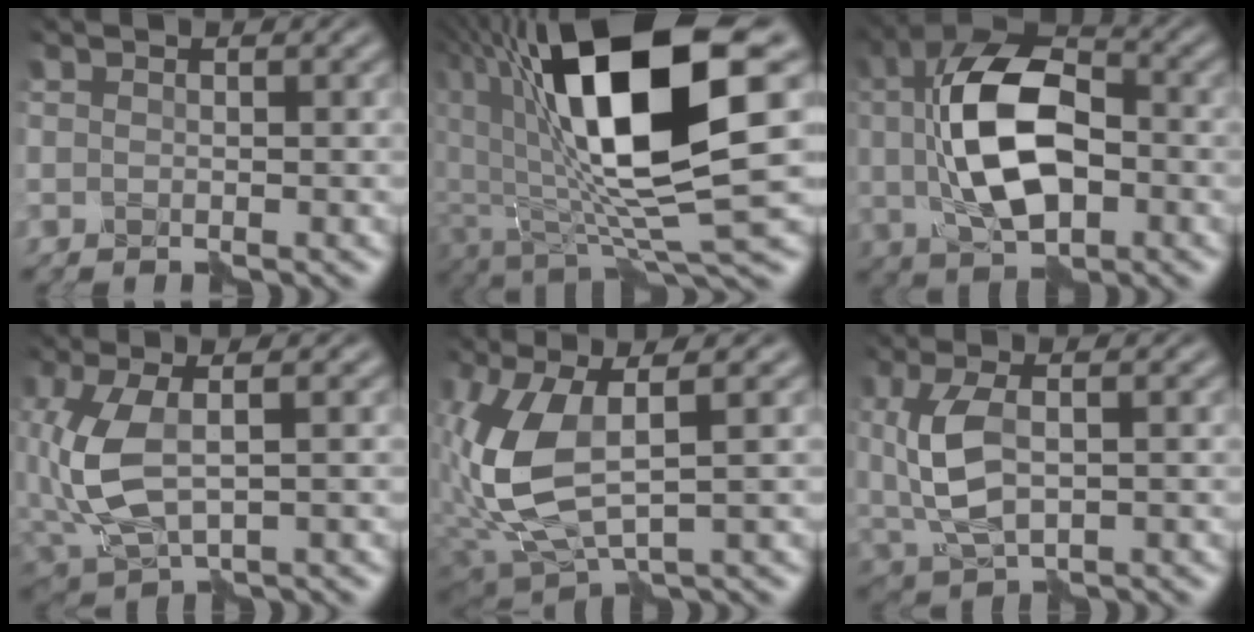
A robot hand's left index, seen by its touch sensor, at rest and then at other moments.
{"total": 14.5, "force": [2.9, 5.0, 13.3], "torque": [-0.238, -0.016, 0.054]}
{"total": 10.6, "force": [0.5, 5.6, 9.0], "torque": [-0.178, 0.012, 0.003]}
{"total": 6.2, "force": [0.1, 2.8, 5.5], "torque": [-0.141, 0.003, 0.005]}
{"total": 8.3, "force": [0.7, 3.8, 7.4], "torque": [-0.187, -0.008, 0.021]}
{"total": 5.2, "force": [0.8, 2.5, 4.5], "torque": [-0.107, 0.002, 0.018]}